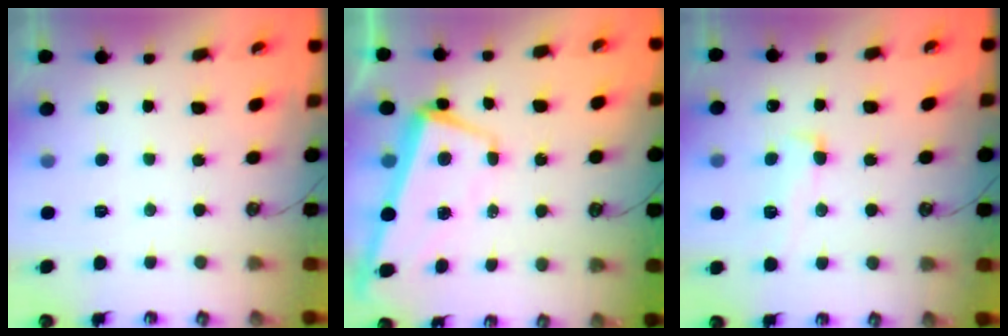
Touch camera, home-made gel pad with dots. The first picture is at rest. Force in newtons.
{"total": 1.6, "press": 0.1, "slide": 1.5}
{"total": 1.7, "press": 1.4, "slide": 1.1}